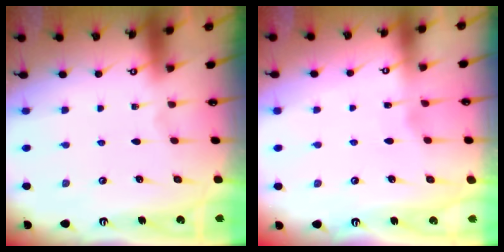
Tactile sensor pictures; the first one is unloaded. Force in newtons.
{"total": 2.5, "press": 2.5, "slide": 0.2}